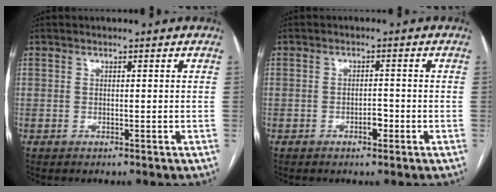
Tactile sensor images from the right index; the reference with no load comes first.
{"total": 1.9, "force": [-1.0, 0.9, 1.4], "torque": [-0.020, 0.005, -0.013]}